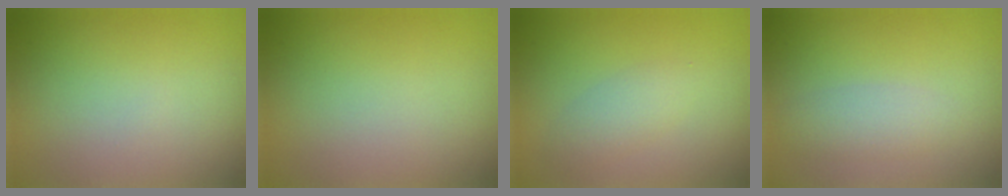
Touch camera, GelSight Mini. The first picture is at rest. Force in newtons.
{"total": 0.0}
{"total": 2.0, "press": 1.9, "slide": 0.1}
{"total": 2.1, "press": 2.1, "slide": 0.1}